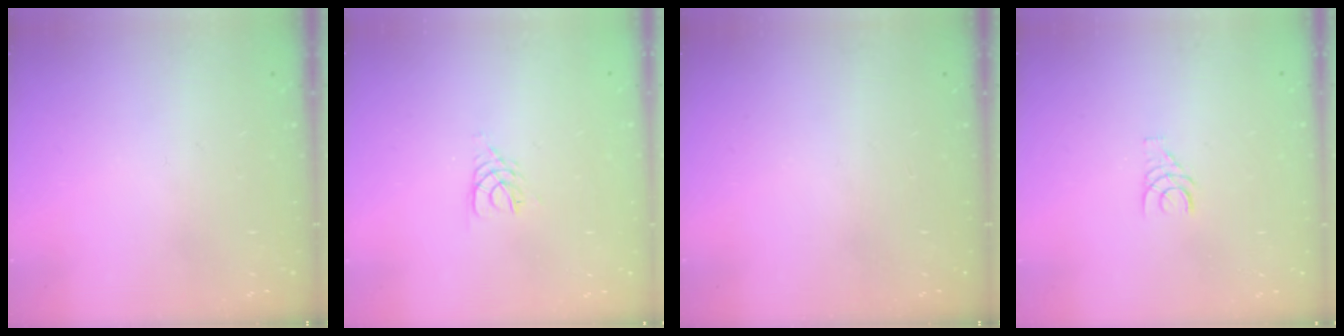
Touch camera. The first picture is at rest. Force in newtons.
{"total": 3.0, "press": 2.9, "slide": 0.4}
{"total": 0.0}
{"total": 3.6, "press": 3.6, "slide": 0.4}